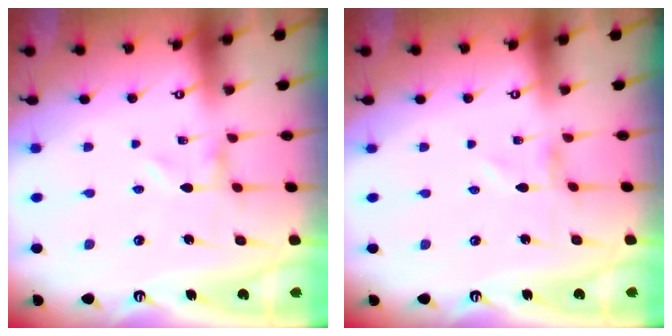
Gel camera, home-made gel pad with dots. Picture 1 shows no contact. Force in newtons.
{"total": 0.0}